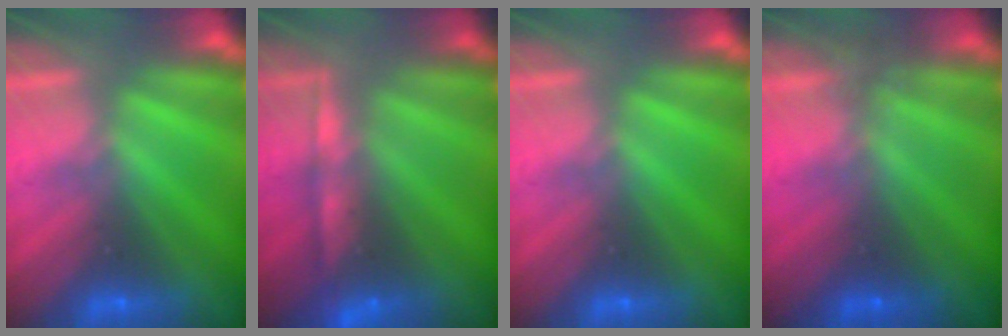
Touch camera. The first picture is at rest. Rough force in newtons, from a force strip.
{"total": 6.8}
{"total": 0.0}
{"total": 1.4}